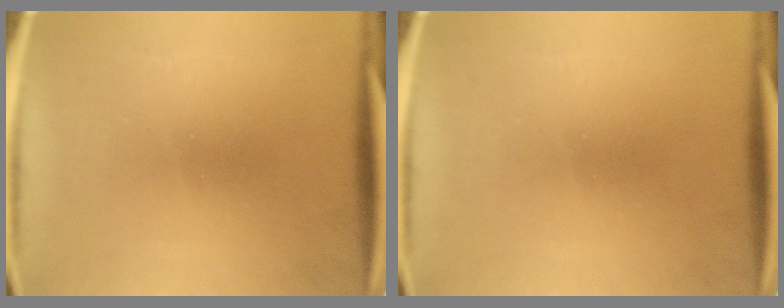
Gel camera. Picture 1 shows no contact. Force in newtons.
{"total": 0.0}